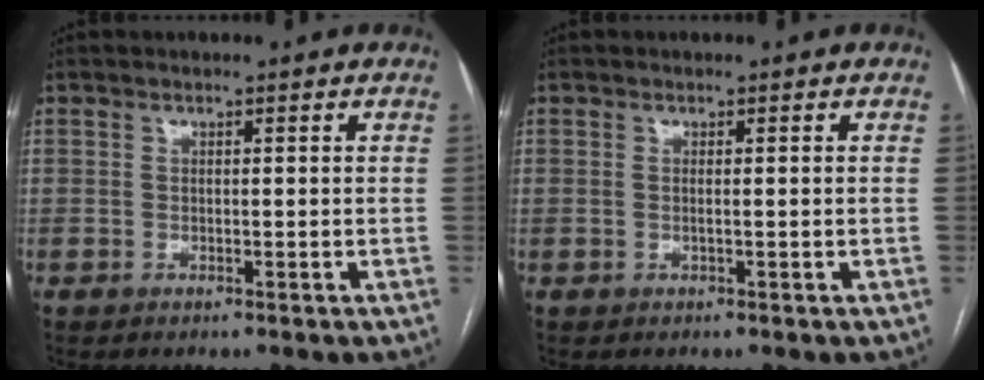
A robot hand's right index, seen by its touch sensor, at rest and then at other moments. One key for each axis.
{"total": 0.6, "fx": -0.1, "fy": -0.1, "fz": 0.6, "tx": -0.014, "ty": 0.001, "tz": 0.001}